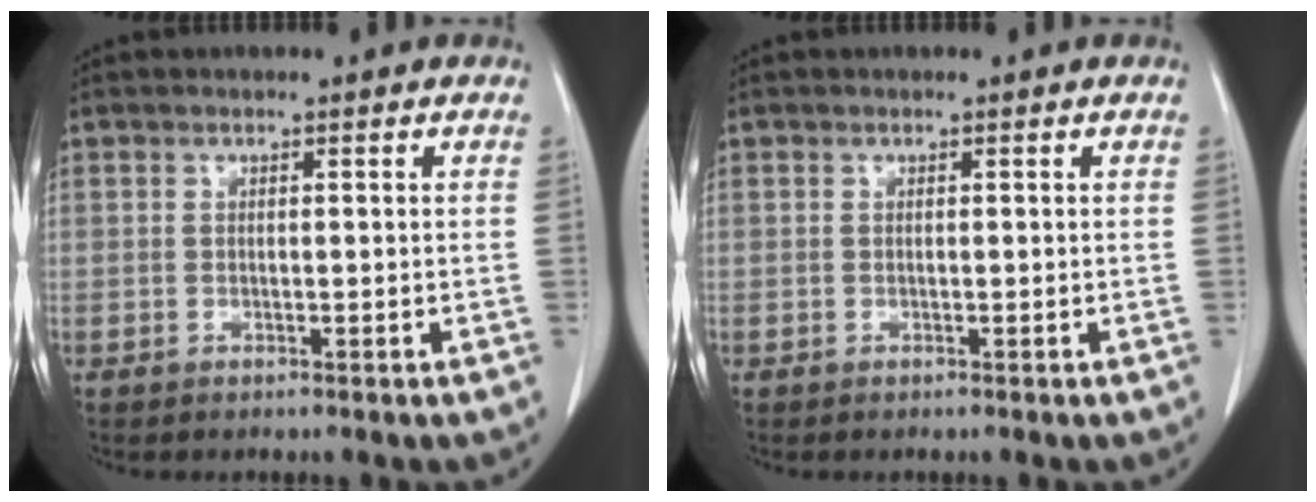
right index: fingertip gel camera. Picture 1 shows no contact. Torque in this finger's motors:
{"motor_torque": [-0.02, 0.02, 0.00, 0.00]}